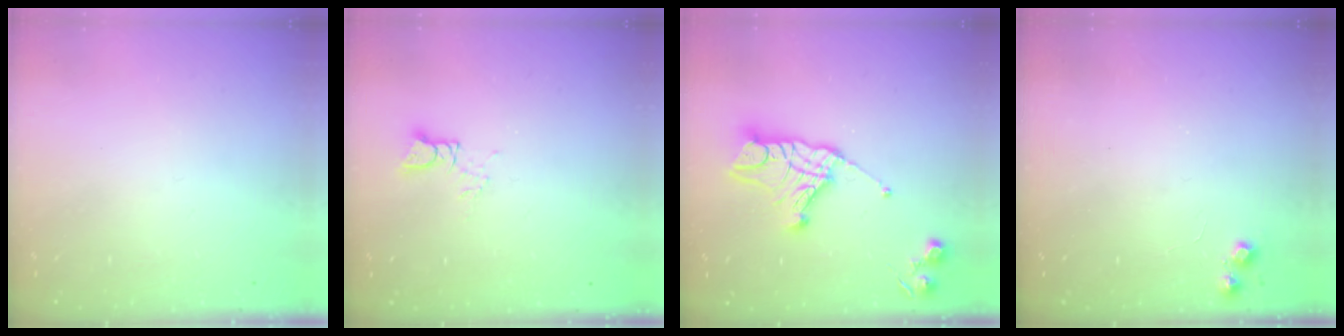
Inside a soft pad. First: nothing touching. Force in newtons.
{"total": 2.9, "press": 2.9, "slide": 0.3}
{"total": 14.2, "press": 14.2, "slide": 1.0}
{"total": 4.6, "press": 4.5, "slide": 0.7}